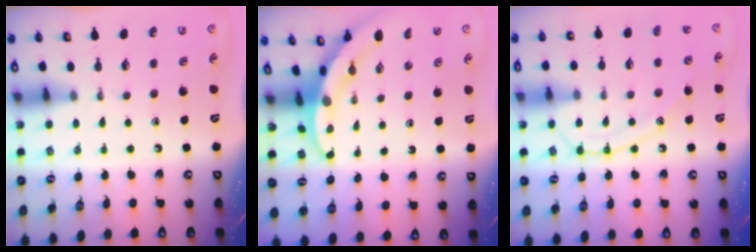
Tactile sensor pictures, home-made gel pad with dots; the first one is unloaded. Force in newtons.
{"total": 3.1, "press": 3.1, "slide": 0.3}
{"total": 12.1, "press": 12.1, "slide": 1.0}